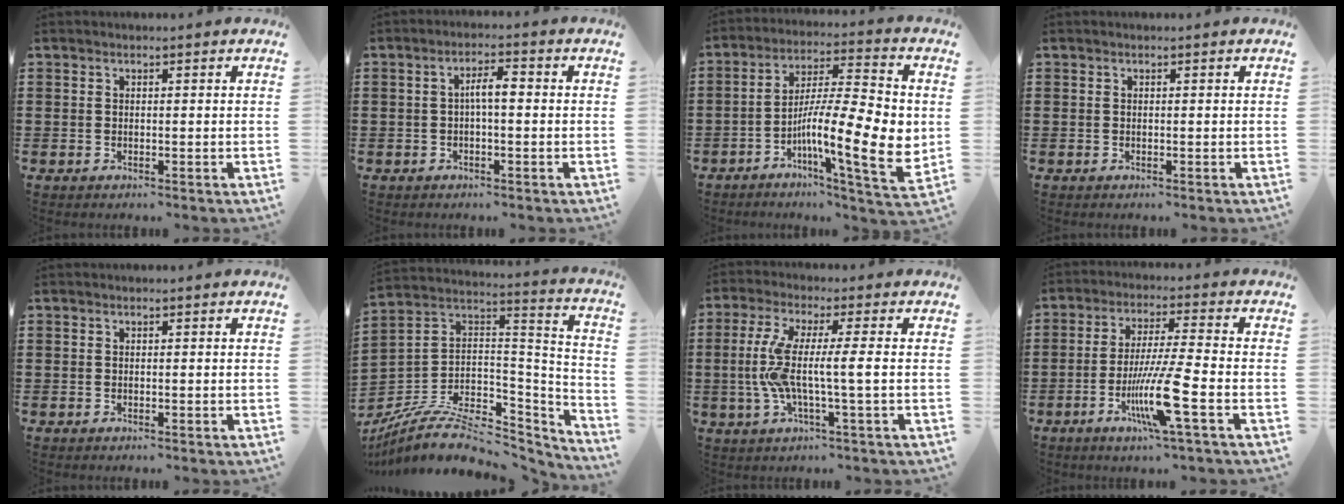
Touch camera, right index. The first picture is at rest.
{"total": 3.4, "force": [-0.2, 0.9, 3.3], "torque": [-0.061, 0.009, -0.007]}
{"total": 14.6, "force": [-2.2, 3.6, 14.0], "torque": [-0.236, -0.024, -0.045]}
{"total": 0.0}
{"total": 0.0}
{"total": 9.9, "force": [-6.5, 4.8, 5.7], "torque": [-0.109, 0.010, -0.116]}
{"total": 8.1, "force": [-0.8, 0.3, 8.0], "torque": [-0.180, -0.017, -0.029]}
{"total": 10.7, "force": [-4.1, 0.2, 9.9], "torque": [-0.195, -0.017, -0.079]}